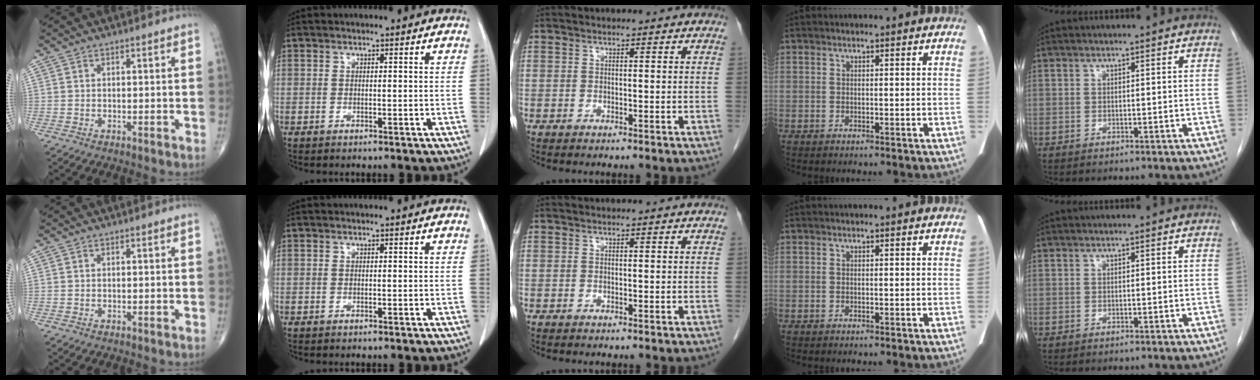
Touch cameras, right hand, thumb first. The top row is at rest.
{}